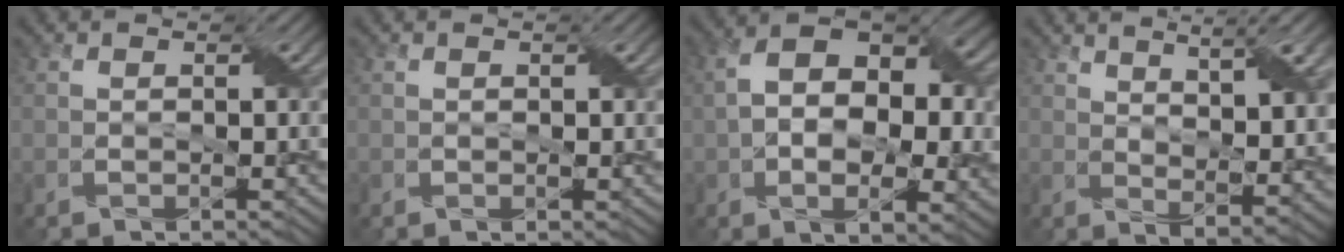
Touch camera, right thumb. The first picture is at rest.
{"total": 0.5, "force": [0.2, -0.4, 0.2], "torque": [-0.004, -0.002, 0.011]}
{"total": 11.2, "force": [0.6, 6.8, 8.8], "torque": [-0.148, 0.000, 0.028]}
{"total": 10.3, "force": [5.7, 2.2, 8.3], "torque": [-0.140, 0.007, 0.099]}